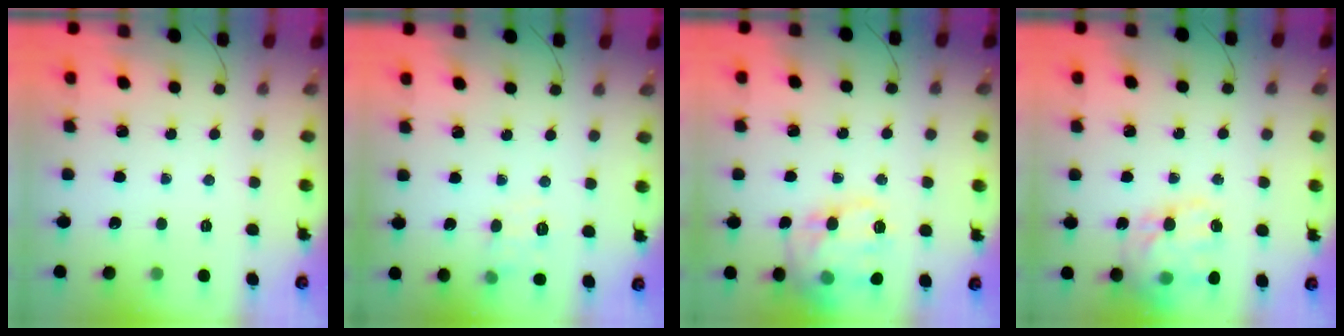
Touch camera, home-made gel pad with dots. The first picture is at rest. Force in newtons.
{"total": 8.0, "press": 7.8, "slide": 1.7}
{"total": 17.2, "press": 17.1, "slide": 1.5}
{"total": 18.0, "press": 17.6, "slide": 3.4}